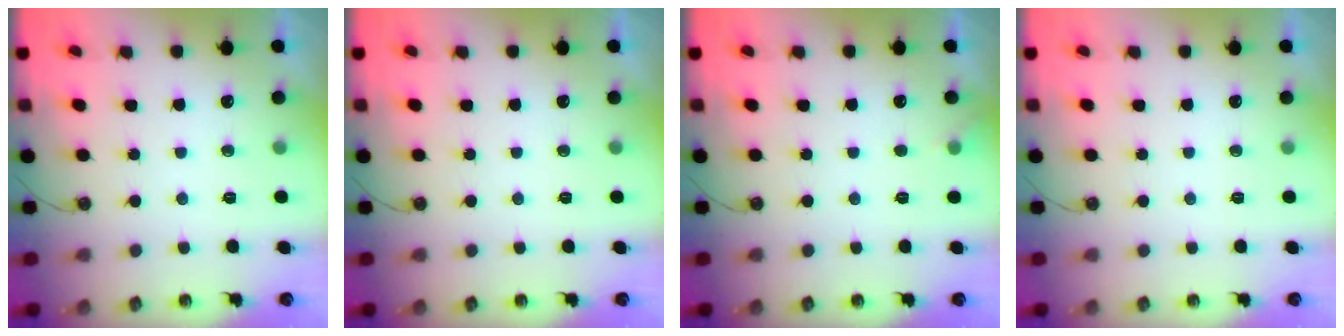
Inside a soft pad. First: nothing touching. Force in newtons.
{"total": 0.0}
{"total": 3.2, "press": 3.2, "slide": 0.5}
{"total": 0.0}